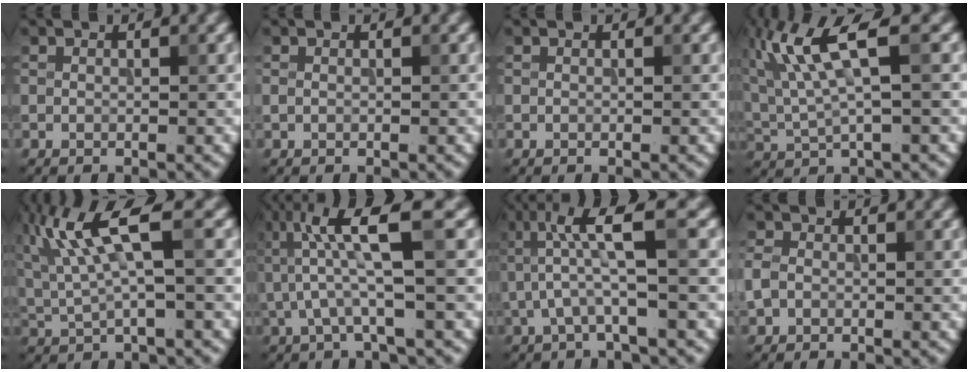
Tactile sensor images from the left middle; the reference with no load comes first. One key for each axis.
{"total": 0.0}
{"total": 0.0}
{"total": 7.6, "fx": 2.7, "fy": 1.9, "fz": 6.8, "tx": -0.153, "ty": 0.012, "tz": 0.056}
{"total": 7.7, "fx": 2.5, "fy": 1.8, "fz": 7.0, "tx": -0.157, "ty": 0.011, "tz": 0.053}
{"total": 6.8, "fx": 1.6, "fy": 1.2, "fz": 6.5, "tx": -0.127, "ty": 0.007, "tz": 0.029}
{"total": 5.7, "fx": 1.3, "fy": 0.8, "fz": 5.5, "tx": -0.118, "ty": 0.008, "tz": 0.025}
{"total": 1.6, "fx": -0.4, "fy": 1.4, "fz": 0.7, "tx": -0.020, "ty": 0.000, "tz": -0.011}